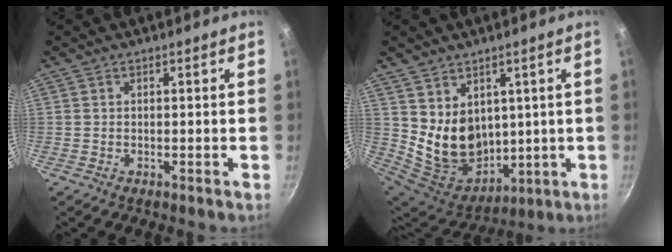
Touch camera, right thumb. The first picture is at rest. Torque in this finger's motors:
{"motor_torque": [0.48, 1.18, 0.27, -0.15, 0.15]}